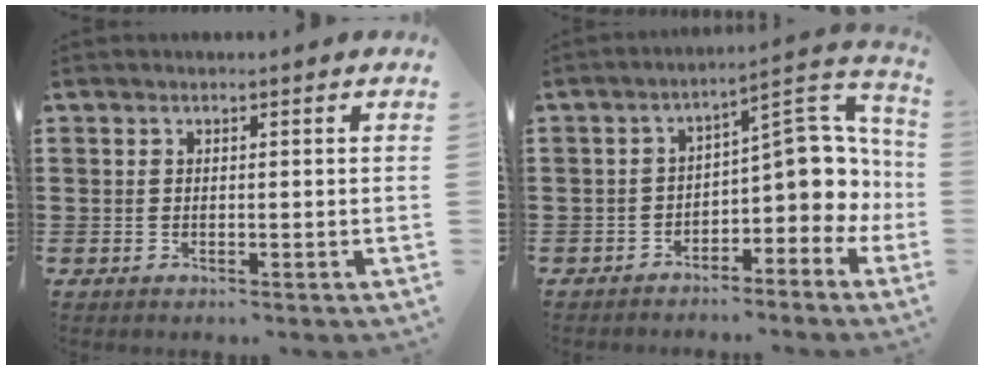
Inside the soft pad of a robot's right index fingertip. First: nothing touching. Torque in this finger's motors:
{"motor_torque": [1.81, -0.33, 0.67, 0.09]}